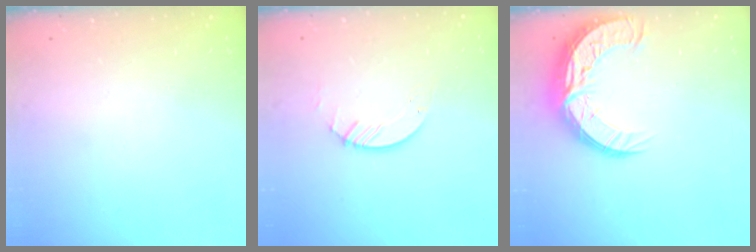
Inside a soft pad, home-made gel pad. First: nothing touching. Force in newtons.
{"total": 3.2, "press": 3.2, "slide": 0.1}
{"total": 13.3, "press": 13.2, "slide": 1.2}